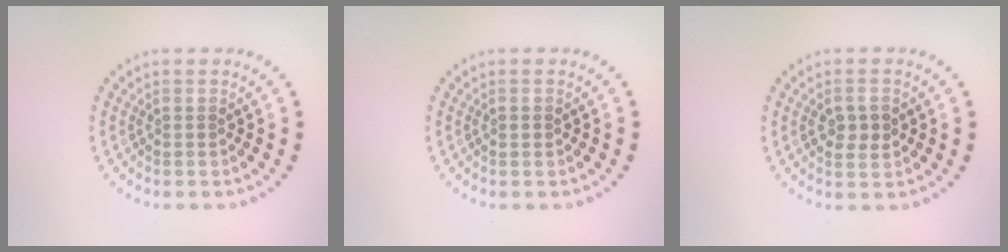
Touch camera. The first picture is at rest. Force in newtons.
{"total": 0.8, "press": 0.8, "slide": 0.2}
{"total": 2.3, "press": 2.3, "slide": 0.2}